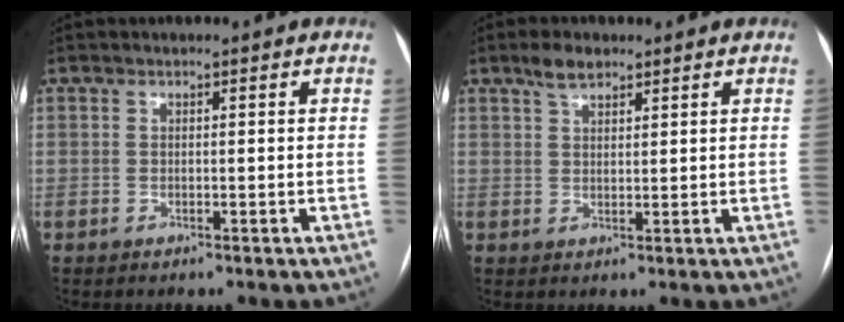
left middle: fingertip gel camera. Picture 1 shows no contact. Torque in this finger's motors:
{"motor_torque": [0.32, -0.31, 0.05, 0.01]}